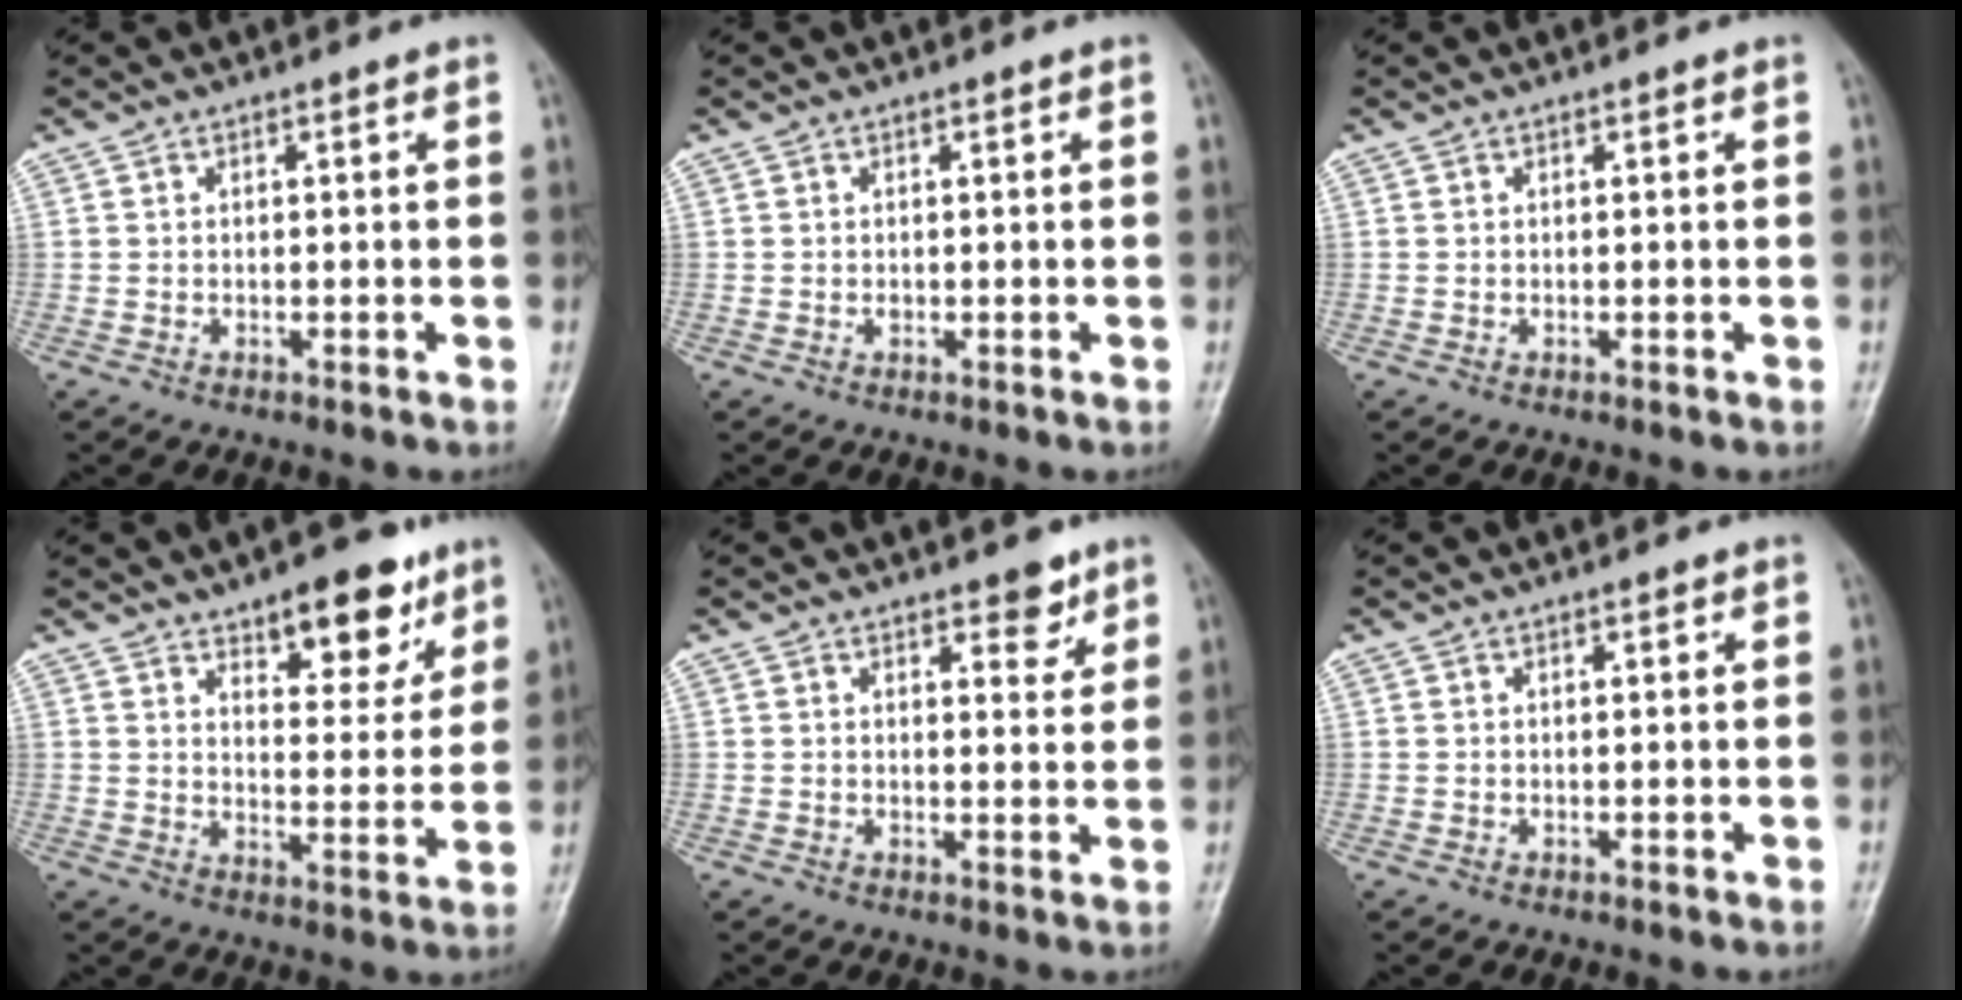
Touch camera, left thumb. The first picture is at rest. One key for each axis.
{"total": 0.6, "fx": 0.1, "fy": 0.4, "fz": 0.4, "tx": -0.003, "ty": 0.000, "tz": 0.002}
{"total": 0.0}
{"total": 12.0, "fx": 7.7, "fy": 5.2, "fz": 7.6, "tx": -0.066, "ty": -0.044, "tz": 0.112}
{"total": 4.1, "fx": 2.8, "fy": 1.8, "fz": 2.3, "tx": -0.009, "ty": -0.017, "tz": 0.037}
{"total": 0.7, "fx": 0.4, "fy": 0.3, "fz": 0.5, "tx": -0.007, "ty": -0.001, "tz": 0.006}